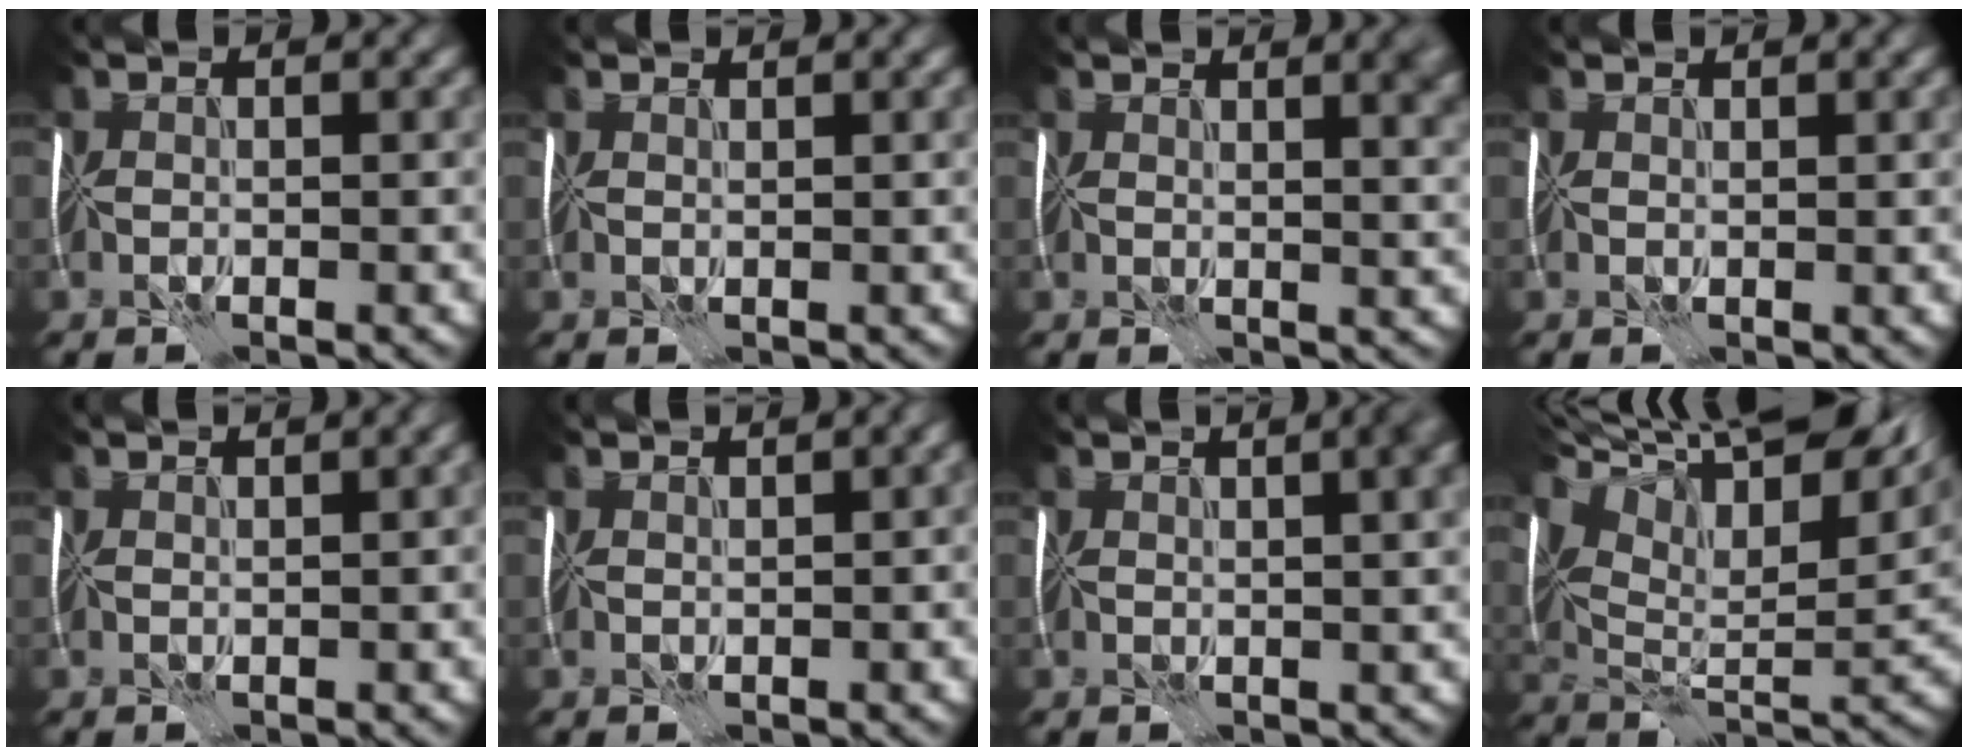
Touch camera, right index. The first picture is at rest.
{"total": 1.3, "force": [1.2, 0.3, 0.4], "torque": [-0.007, 0.004, 0.019]}
{"total": 5.6, "force": [3.1, 2.2, 4.0], "torque": [-0.014, 0.012, 0.038]}
{"total": 1.3, "force": [1.1, 0.4, 0.4], "torque": [-0.006, 0.004, 0.018]}
{"total": 1.5, "force": [1.2, 0.2, 0.9], "torque": [-0.014, 0.004, 0.020]}
{"total": 1.9, "force": [1.3, 0.4, 1.4], "torque": [-0.022, 0.006, 0.022]}
{"total": 8.9, "force": [3.9, 4.1, 6.9], "torque": [-0.049, 0.047, 0.026]}
{"total": 15.8, "force": [9.2, 6.3, 11.2], "torque": [-0.180, 0.040, 0.158]}